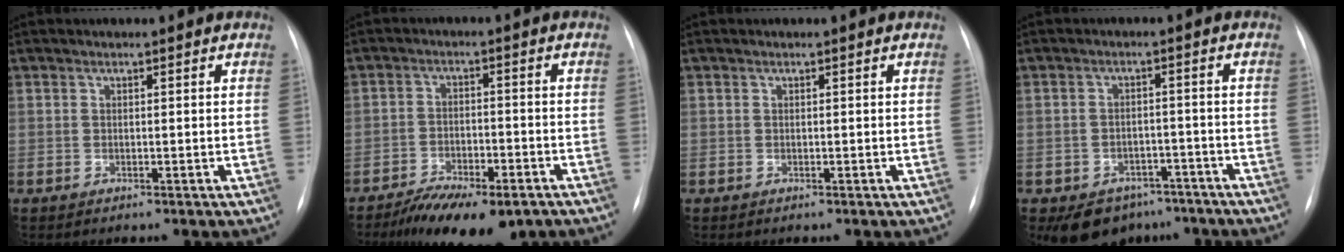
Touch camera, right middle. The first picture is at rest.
{"total": 11.4, "force": [-8.4, 3.9, 6.7], "torque": [-0.103, -0.010, -0.127]}
{"total": 0.0}
{"total": 8.1, "force": [-5.8, 5.3, 2.0], "torque": [-0.030, 0.010, -0.075]}